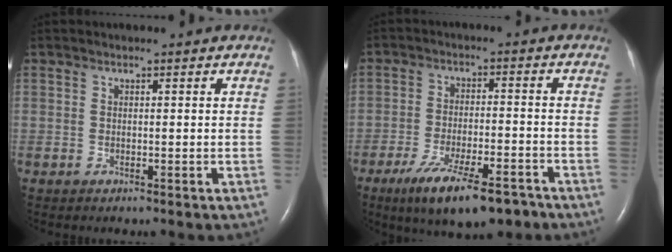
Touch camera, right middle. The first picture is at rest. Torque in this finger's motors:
{"motor_torque": [1.08, -1.06, 0.21, 0.09]}